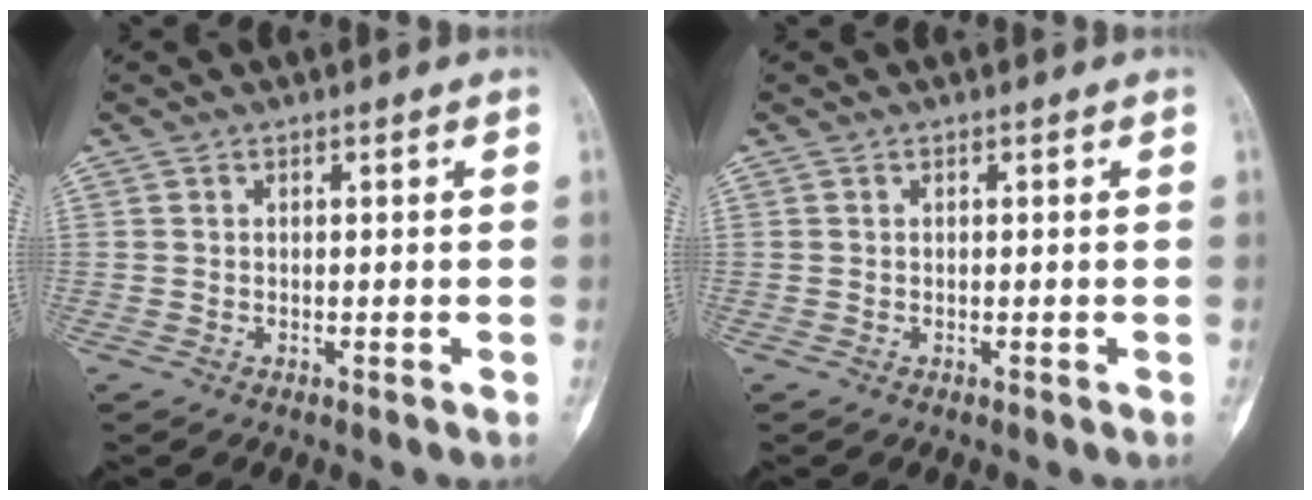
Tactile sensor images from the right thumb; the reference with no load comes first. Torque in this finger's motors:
{"motor_torque": [0.02, 0.01, 0.05, 0.04, 0.06]}